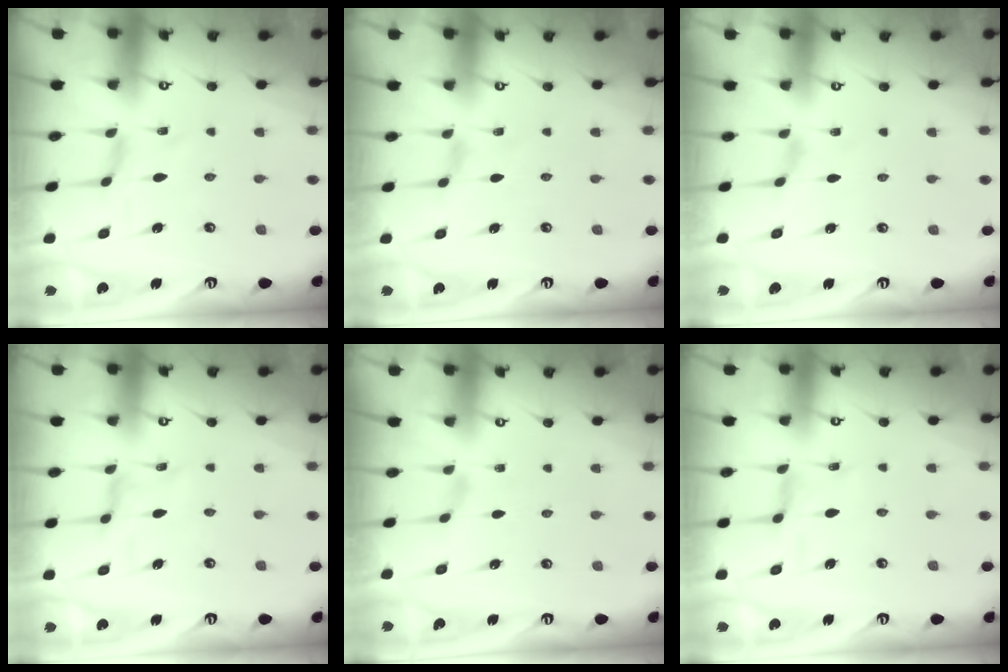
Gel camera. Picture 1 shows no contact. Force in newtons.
{"total": 0.0}
{"total": 0.0}
{"total": 1.3, "press": 1.3, "slide": 0.2}
{"total": 1.6, "press": 1.5, "slide": 0.5}
{"total": 4.0, "press": 4.0, "slide": 0.4}